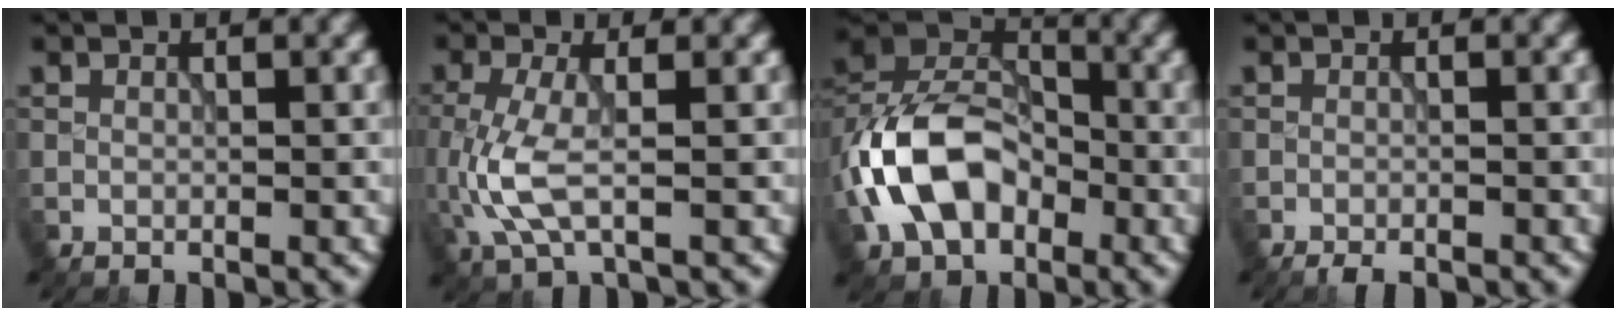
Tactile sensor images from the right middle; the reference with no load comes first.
{"total": 4.2, "force": [-0.8, 1.5, 3.8], "torque": [-0.101, -0.007, -0.017]}
{"total": 9.5, "force": [-3.0, 6.5, 6.2], "torque": [-0.118, 0.014, -0.070]}
{"total": 1.7, "force": [-1.5, 0.5, 0.8], "torque": [-0.010, -0.002, -0.024]}